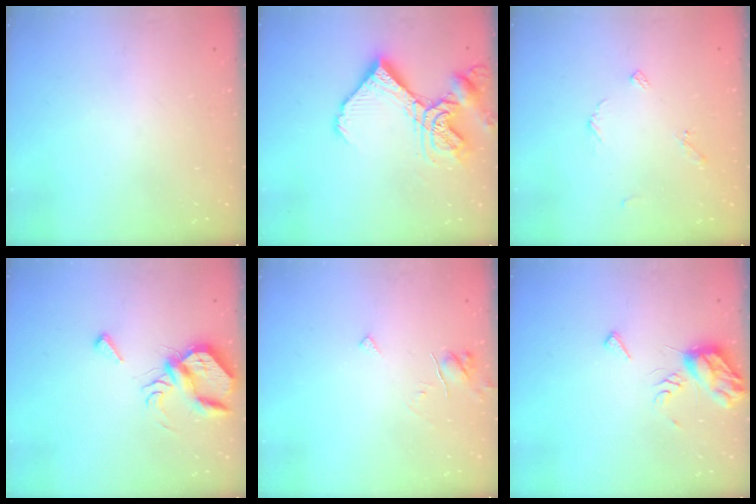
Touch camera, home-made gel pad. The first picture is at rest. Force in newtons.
{"total": 15.6, "press": 15.5, "slide": 1.9}
{"total": 4.7, "press": 4.7, "slide": 0.5}
{"total": 7.6, "press": 7.5, "slide": 0.7}
{"total": 4.5, "press": 4.5, "slide": 0.4}
{"total": 8.3, "press": 8.3, "slide": 0.4}